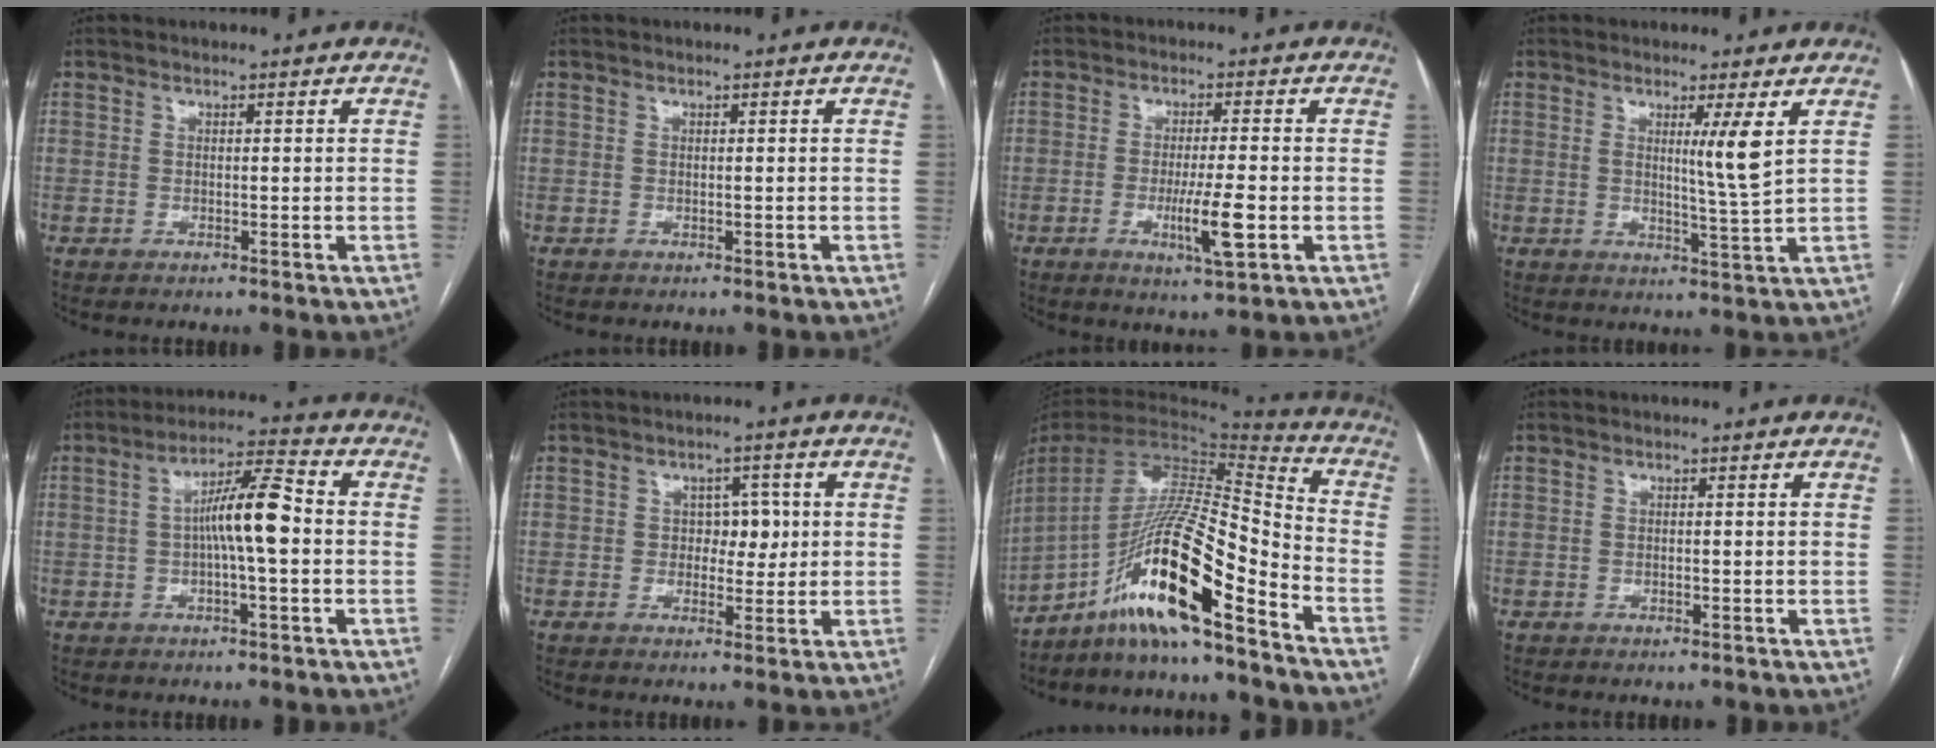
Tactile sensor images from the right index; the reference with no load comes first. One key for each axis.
{"total": 0.0}
{"total": 5.7, "fx": -1.6, "fy": 0.3, "fz": 5.4, "tx": -0.098, "ty": -0.011, "tz": -0.024}
{"total": 4.8, "fx": 1.7, "fy": -1.3, "fz": 4.3, "tx": -0.074, "ty": -0.018, "tz": 0.030}
{"total": 8.5, "fx": -0.3, "fy": 1.0, "fz": 8.5, "tx": -0.150, "ty": 0.022, "tz": -0.010}
{"total": 3.8, "fx": 0.3, "fy": 2.7, "fz": 2.7, "tx": -0.027, "ty": 0.011, "tz": 0.006}
{"total": 18.4, "fx": -11.8, "fy": 1.0, "fz": 14.1, "tx": -0.279, "ty": 0.003, "tz": -0.217}
{"total": 0.7, "fx": -0.5, "fy": 0.2, "fz": 0.4, "tx": -0.008, "ty": -0.002, "tz": -0.004}